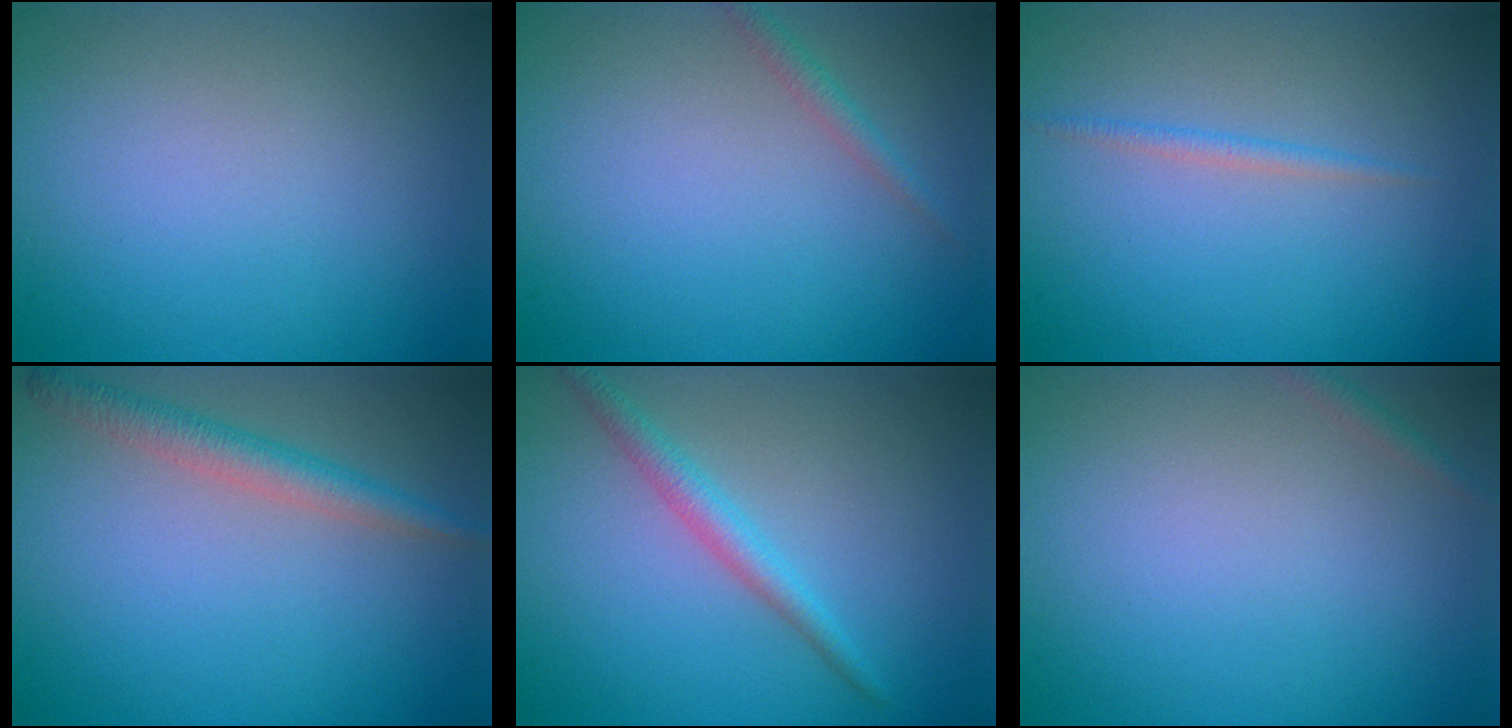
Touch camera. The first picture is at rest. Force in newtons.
{"total": 1.2, "press": 1.2, "slide": 0.1}
{"total": 0.7, "press": 0.7, "slide": 0.1}
{"total": 2.8, "press": 2.8, "slide": 0.2}
{"total": 2.2, "press": 2.2, "slide": 0.0}
{"total": 0.8, "press": 0.8, "slide": 0.1}